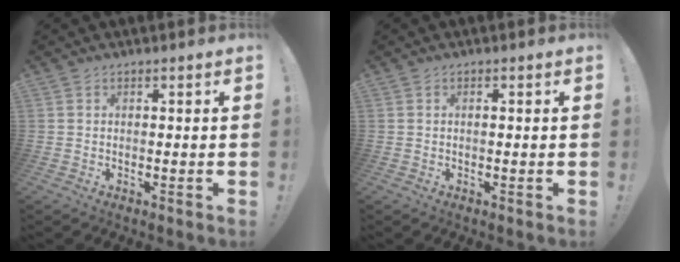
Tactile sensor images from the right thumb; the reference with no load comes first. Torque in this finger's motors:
{"motor_torque": [-0.26, -0.01, -0.30, -0.03, 0.07]}